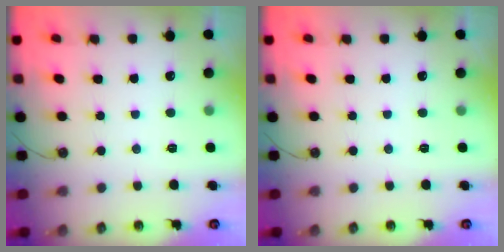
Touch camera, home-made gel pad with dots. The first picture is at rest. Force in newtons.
{"total": 0.0}